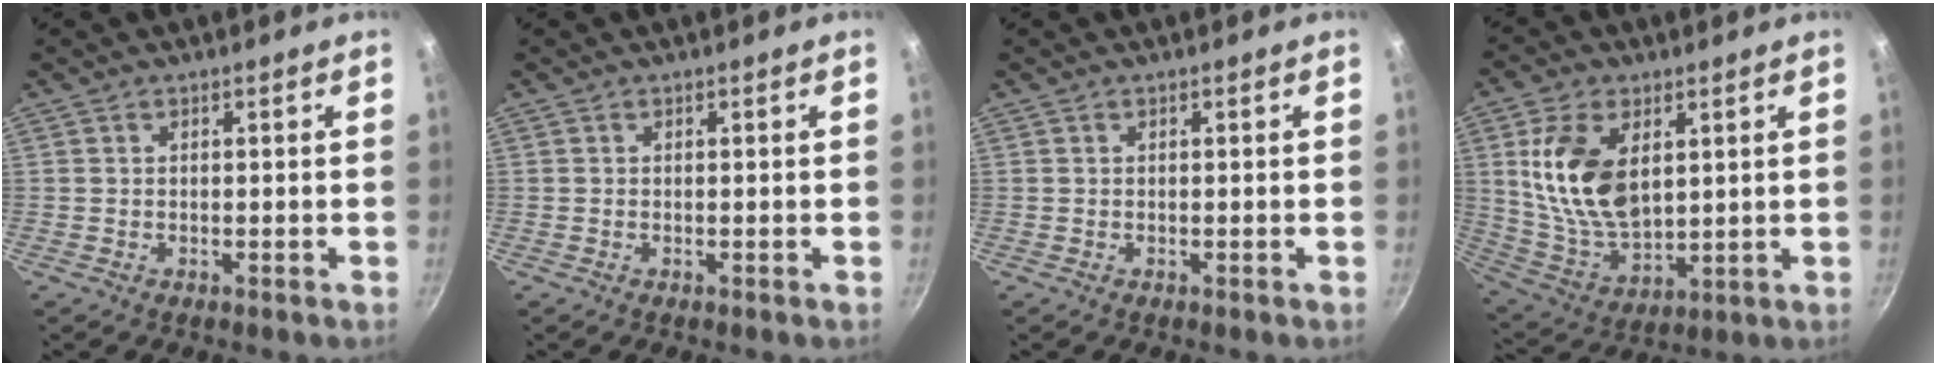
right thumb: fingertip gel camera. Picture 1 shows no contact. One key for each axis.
{"total": 0.0}
{"total": 0.0}
{"total": 15.5, "fx": 4.0, "fy": 9.2, "fz": 11.8, "tx": -0.207, "ty": -0.028, "tz": 0.089}